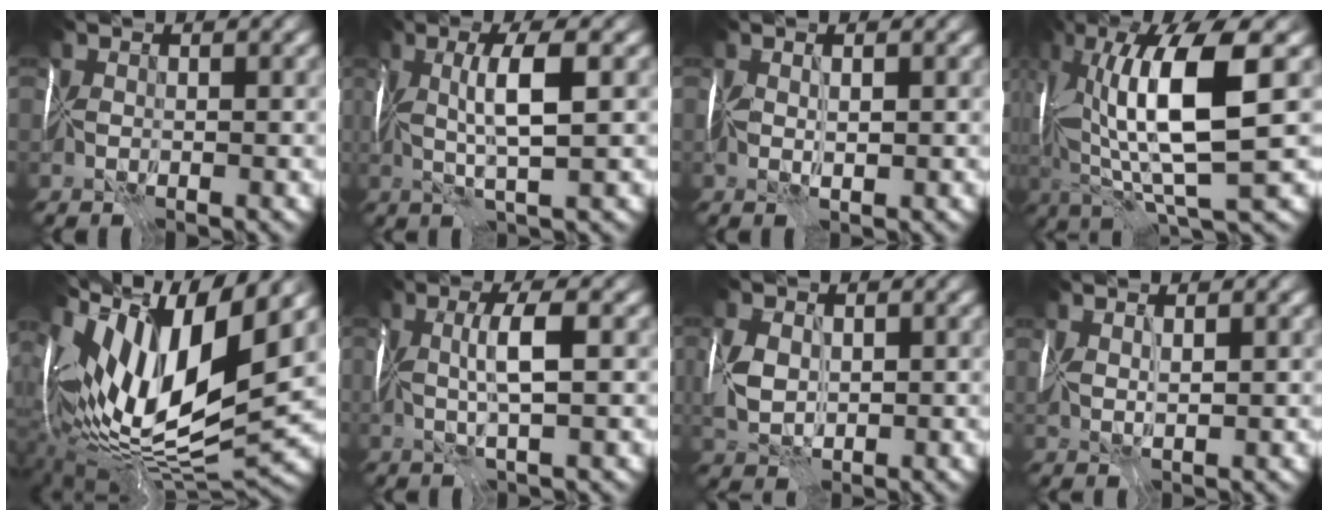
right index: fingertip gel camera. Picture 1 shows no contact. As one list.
[{"total": 3.7, "force": [0.3, -0.7, 3.7], "torque": [-0.057, -0.004, 0.007]}, {"total": 0.7, "force": [-0.1, -0.7, 0.0], "torque": [0.011, -0.009, 0.001]}, {"total": 9.9, "force": [1.4, 1.6, 9.6], "torque": [-0.159, -0.007, 0.030]}, {"total": 13.9, "force": [4.6, 4.4, 12.3], "torque": [-0.220, 0.010, 0.078]}, {"total": 2.4, "force": [0.0, -1.1, 2.1], "torque": [-0.029, -0.006, 0.002]}, {"total": 2.7, "force": [0.0, 1.7, 2.1], "torque": [-0.040, -0.002, -0.004]}, {"total": 1.1, "force": [0.7, -0.8, 0.4], "torque": [-0.001, -0.003, 0.017]}]